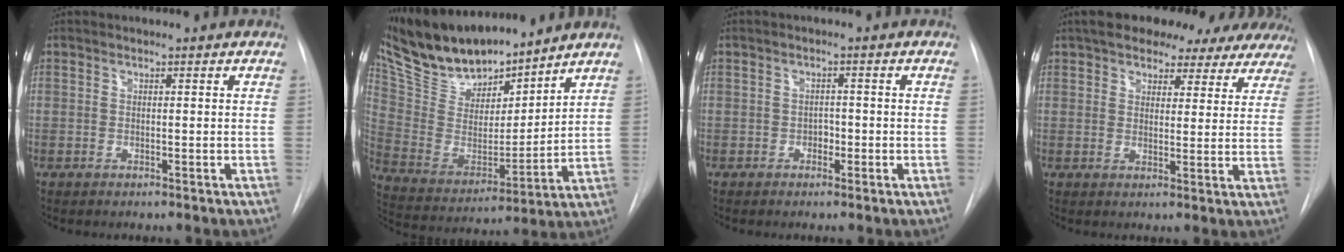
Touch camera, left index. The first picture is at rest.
{"total": 18.3, "force": [16.2, 4.9, 7.1], "torque": [-0.139, 0.004, 0.306]}
{"total": 1.4, "force": [-0.6, 1.1, 0.8], "torque": [-0.008, 0.006, -0.009]}
{"total": 19.3, "force": [16.1, 7.3, 7.7], "torque": [-0.114, 0.032, 0.191]}